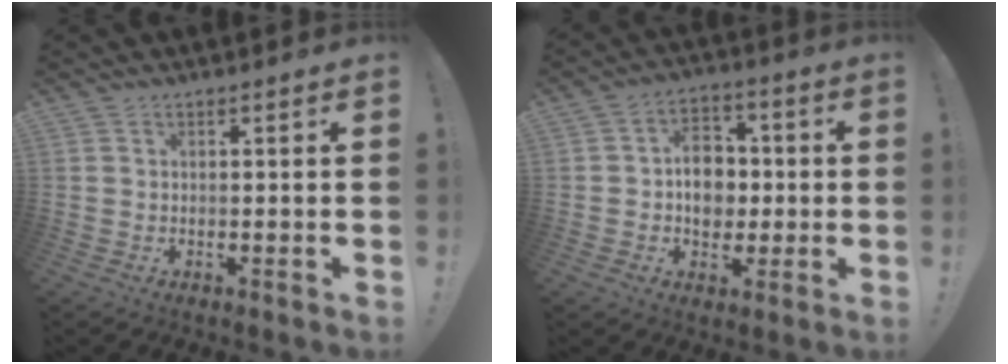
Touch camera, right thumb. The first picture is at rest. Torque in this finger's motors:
{"motor_torque": [1.21, 1.01, 0.16, -0.20, 0.01]}